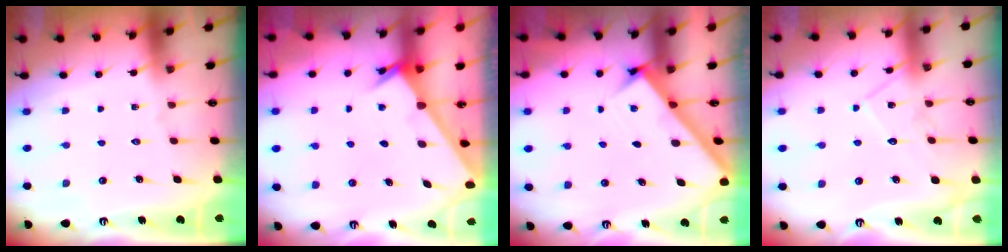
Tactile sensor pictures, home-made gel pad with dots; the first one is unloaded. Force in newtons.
{"total": 2.4, "press": 2.4, "slide": 0.2}
{"total": 2.7, "press": 2.7, "slide": 0.3}
{"total": 10.4, "press": 10.4, "slide": 0.7}